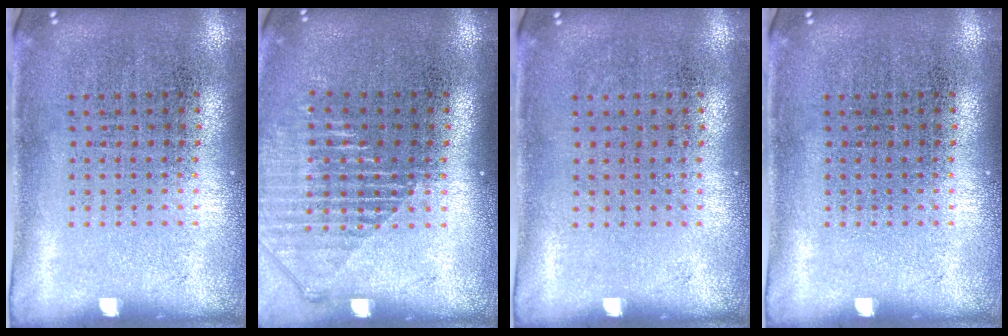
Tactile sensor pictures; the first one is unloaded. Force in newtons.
{"total": 1.4, "press": 1.3, "slide": 0.6}
{"total": 0.0}
{"total": 0.0}